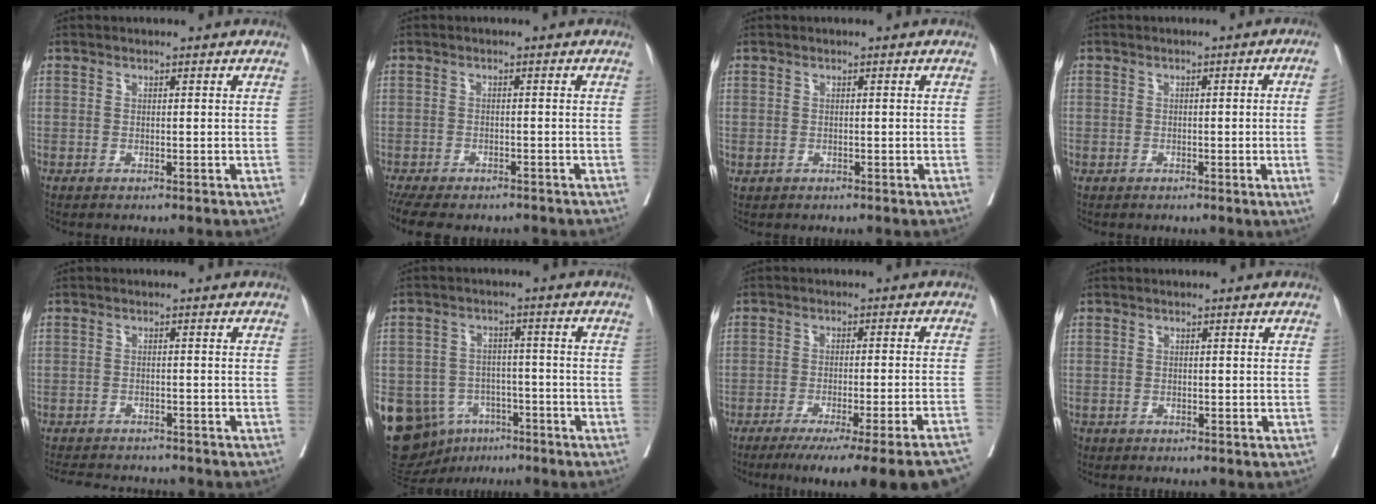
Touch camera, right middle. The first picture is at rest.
{"total": 11.4, "force": [-9.0, 4.8, 5.1], "torque": [-0.110, -0.011, -0.118]}
{"total": 0.6, "force": [0.0, 0.5, 0.2], "torque": [-0.004, 0.000, 0.007]}
{"total": 4.6, "force": [-0.5, -0.6, 4.5], "torque": [-0.057, 0.002, -0.002]}
{"total": 10.1, "force": [-9.2, 2.5, 3.1], "torque": [-0.059, -0.003, -0.120]}
{"total": 18.1, "force": [-8.5, 14.0, 7.8], "torque": [-0.197, 0.017, -0.117]}
{"total": 20.5, "force": [-17.6, -0.5, 10.6], "torque": [-0.076, -0.034, -0.226]}
{"total": 0.7, "force": [-0.5, 0.5, 0.2], "torque": [-0.008, -0.001, -0.007]}